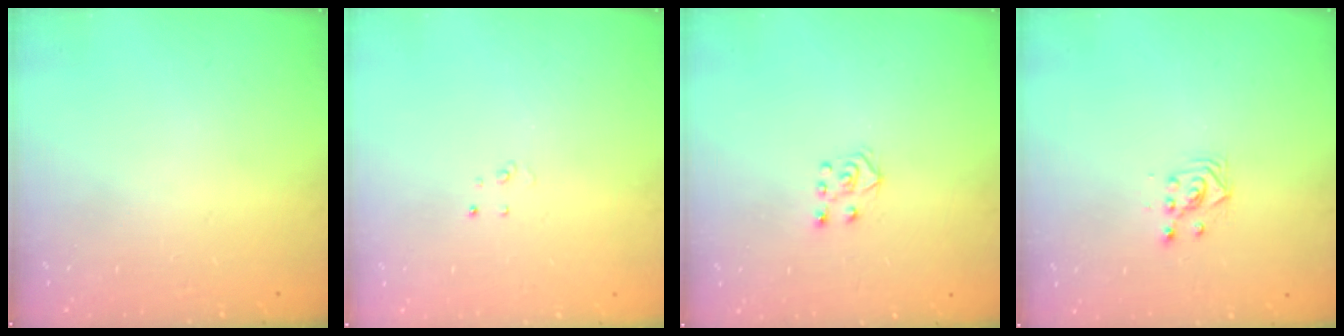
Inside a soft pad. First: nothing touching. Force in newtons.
{"total": 2.6, "press": 2.6, "slide": 0.2}
{"total": 5.2, "press": 5.2, "slide": 0.4}
{"total": 3.0, "press": 3.0, "slide": 0.1}